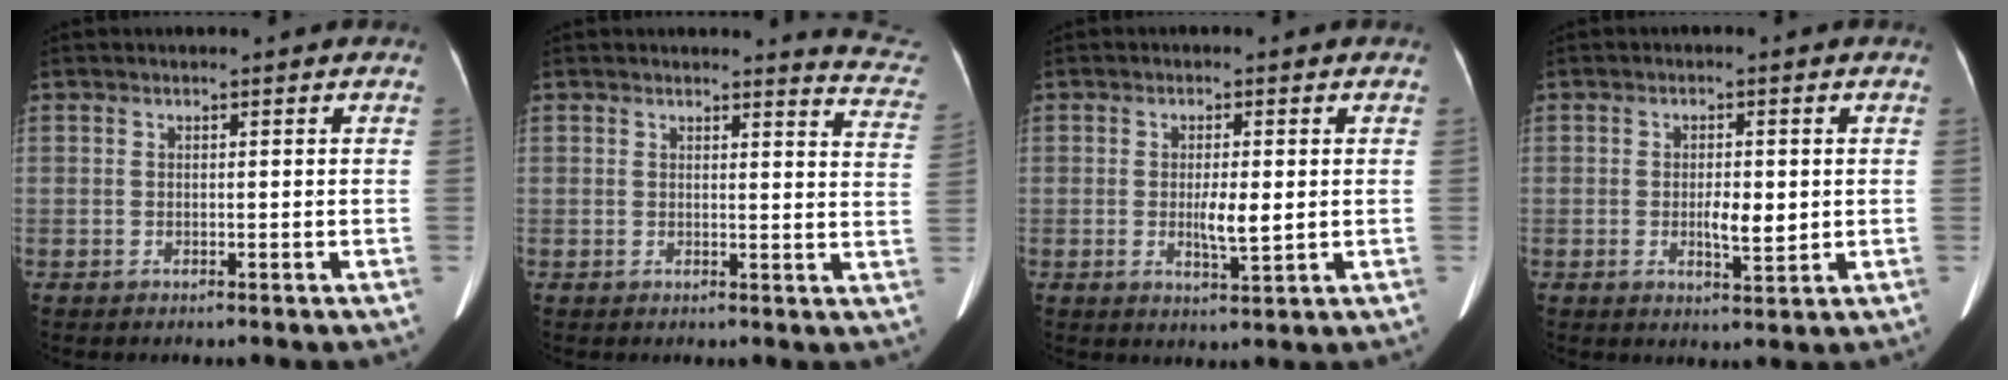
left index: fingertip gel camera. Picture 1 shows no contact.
{"total": 7.8, "force": [7.7, 0.9, 0.4], "torque": [0.019, -0.068, 0.049]}
{"total": 4.1, "force": [-0.2, 0.9, 4.0], "torque": [-0.073, -0.006, 0.001]}
{"total": 3.9, "force": [-0.2, 1.4, 3.7], "torque": [-0.065, -0.005, 0.001]}